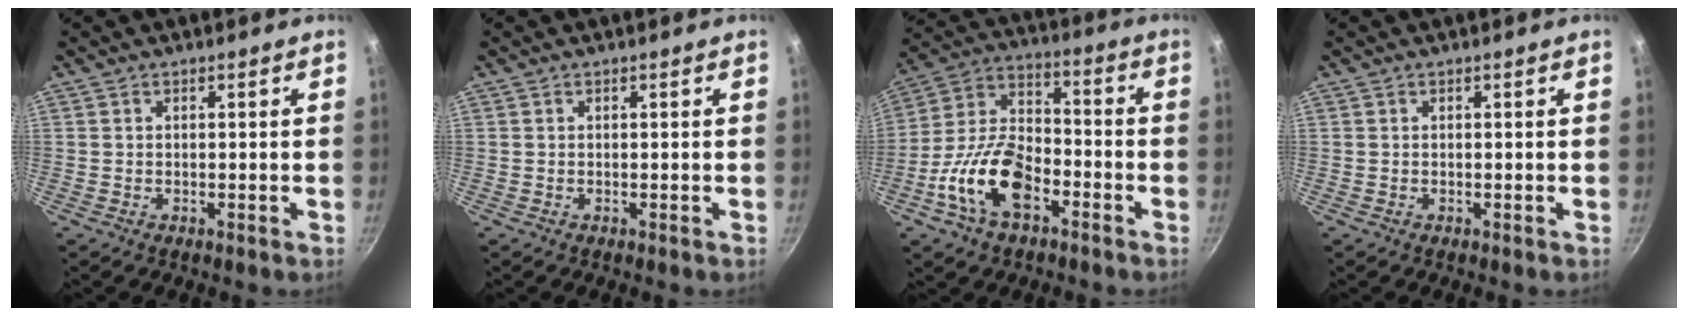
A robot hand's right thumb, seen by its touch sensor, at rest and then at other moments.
{"total": 0.0}
{"total": 15.7, "force": [-6.6, 8.7, 11.3], "torque": [-0.199, 0.047, -0.138]}
{"total": 0.0}